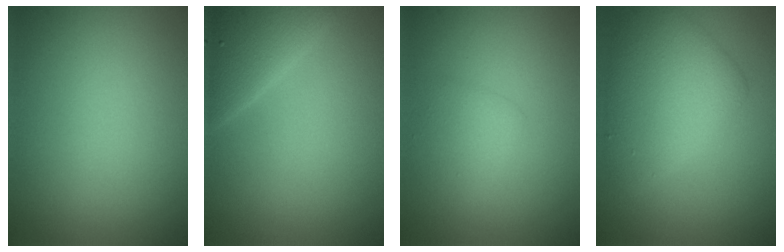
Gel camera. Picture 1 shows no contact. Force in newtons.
{"total": 4.2, "press": 4.2, "slide": 0.2}
{"total": 1.6, "press": 1.6, "slide": 0.1}
{"total": 5.4, "press": 5.4, "slide": 0.2}